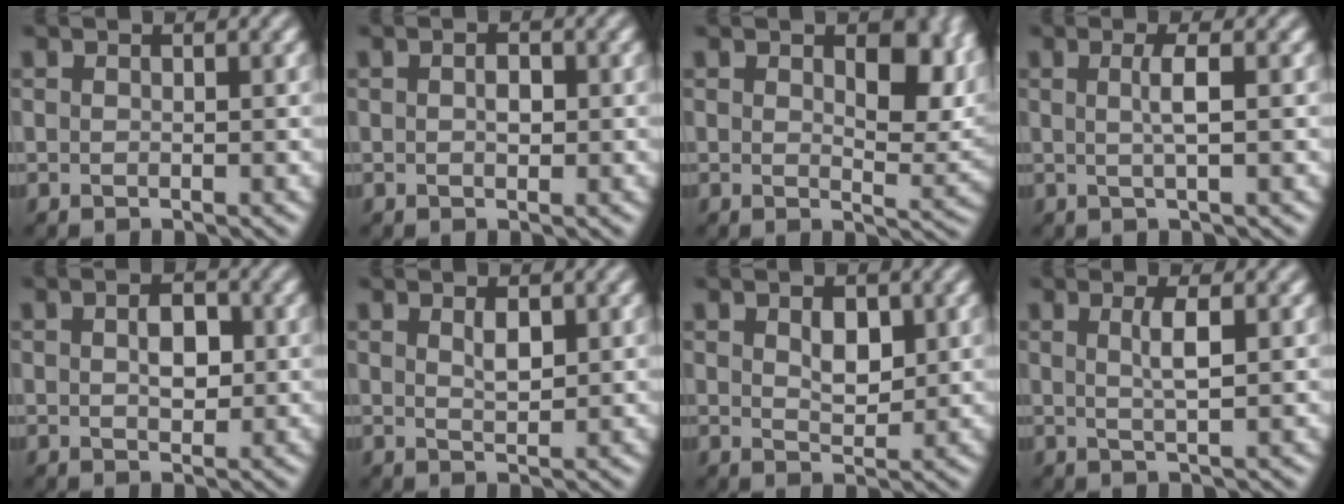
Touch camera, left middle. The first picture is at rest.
{"total": 1.3, "force": [0.1, 0.7, 1.0], "torque": [-0.016, 0.002, 0.000]}
{"total": 6.4, "force": [1.9, 3.2, 5.2], "torque": [-0.072, -0.007, 0.035]}
{"total": 2.1, "force": [0.2, 0.4, 2.1], "torque": [-0.040, 0.004, 0.001]}
{"total": 2.7, "force": [0.3, 1.6, 2.2], "torque": [-0.038, 0.003, 0.005]}
{"total": 1.6, "force": [0.8, 0.5, 1.3], "torque": [-0.026, -0.001, 0.015]}
{"total": 2.5, "force": [0.9, 1.4, 1.9], "torque": [-0.033, -0.002, 0.017]}
{"total": 2.4, "force": [0.6, 0.5, 2.2], "torque": [-0.038, 0.002, 0.008]}